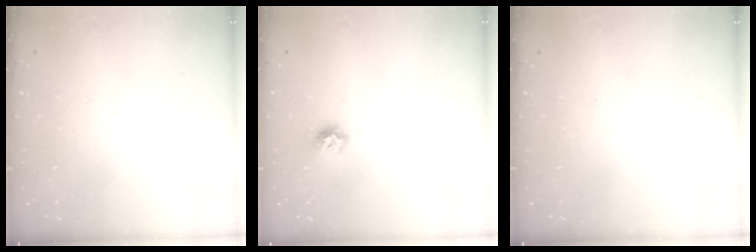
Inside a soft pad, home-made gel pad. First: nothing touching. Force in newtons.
{"total": 5.3, "press": 5.3, "slide": 0.7}
{"total": 0.0}